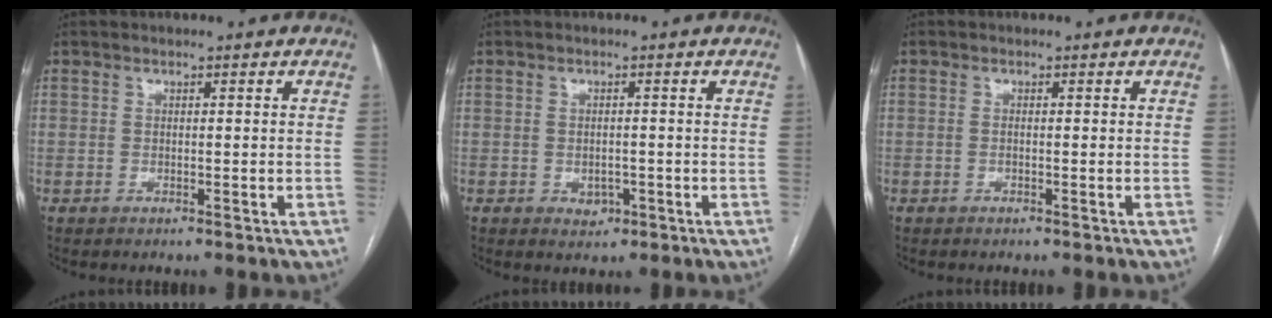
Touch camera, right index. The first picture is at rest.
{"total": 2.0, "force": [-0.8, 1.5, 1.1], "torque": [-0.015, 0.002, -0.004]}
{"total": 0.0}